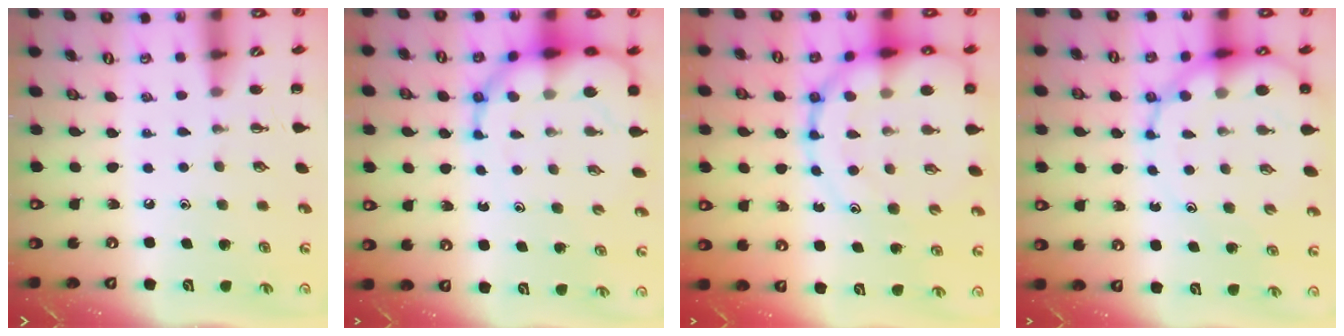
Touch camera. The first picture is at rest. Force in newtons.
{"total": 11.1, "press": 10.8, "slide": 2.7}
{"total": 20.8, "press": 20.4, "slide": 4.1}
{"total": 14.4, "press": 13.9, "slide": 3.7}